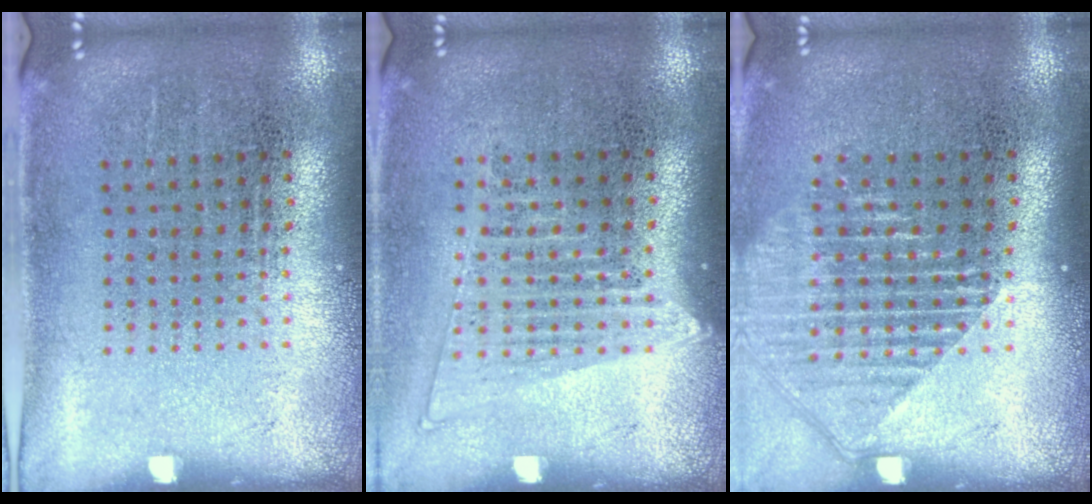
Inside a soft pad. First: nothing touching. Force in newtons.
{"total": 1.4, "press": 1.2, "slide": 0.7}
{"total": 1.7, "press": 1.5, "slide": 0.7}